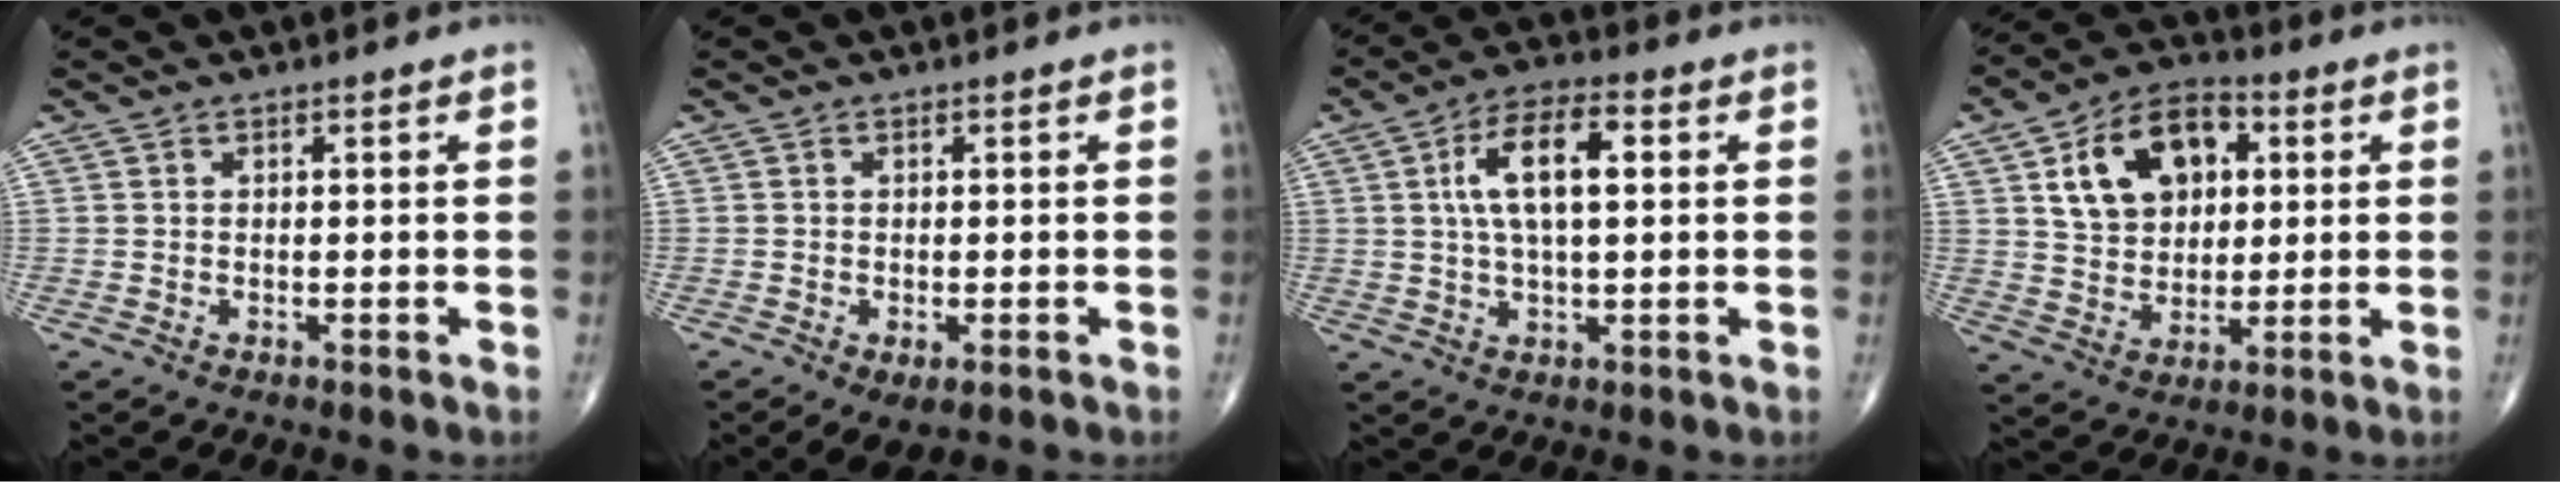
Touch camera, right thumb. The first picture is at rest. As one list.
[{"total": 3.9, "force": [-1.7, 1.9, 2.9], "torque": [-0.050, -0.005, -0.023]}, {"total": 10.8, "force": [2.2, 4.5, 9.6], "torque": [-0.168, 0.014, 0.035]}, {"total": 15.1, "force": [4.6, 10.3, 10.0], "torque": [-0.135, 0.002, 0.077]}]